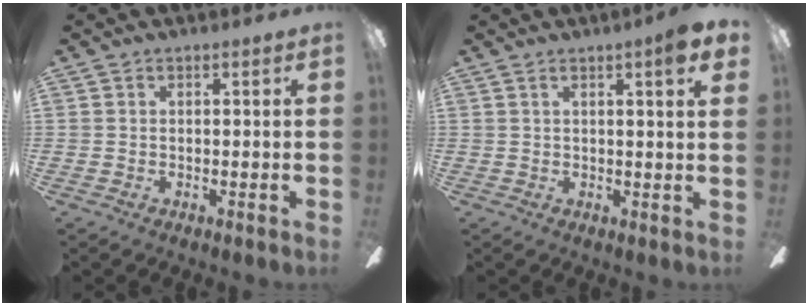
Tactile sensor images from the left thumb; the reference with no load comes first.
{"total": 4.1, "force": [2.3, 0.2, 3.4], "torque": [-0.045, -0.007, 0.033]}